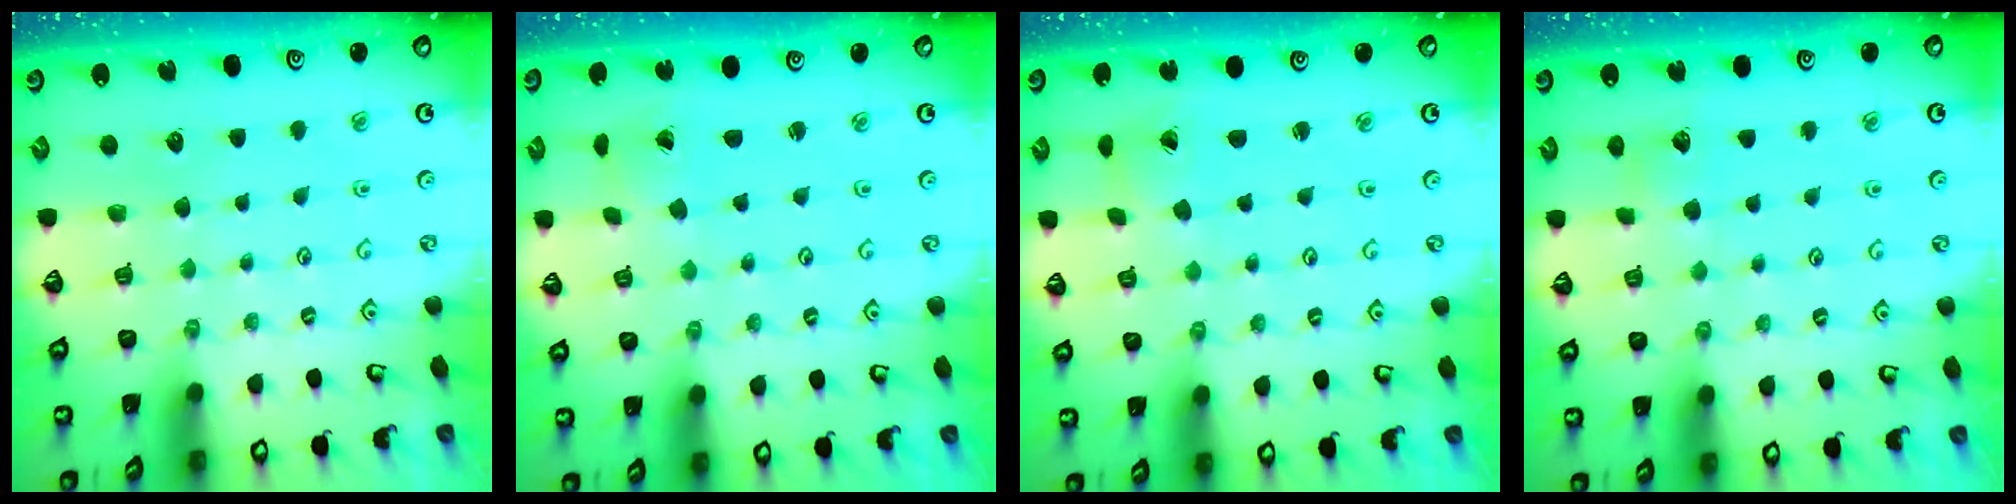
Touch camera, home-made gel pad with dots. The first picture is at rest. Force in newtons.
{"total": 1.1, "press": 1.0, "slide": 0.4}
{"total": 1.9, "press": 1.9, "slide": 0.2}
{"total": 5.0, "press": 4.9, "slide": 0.5}